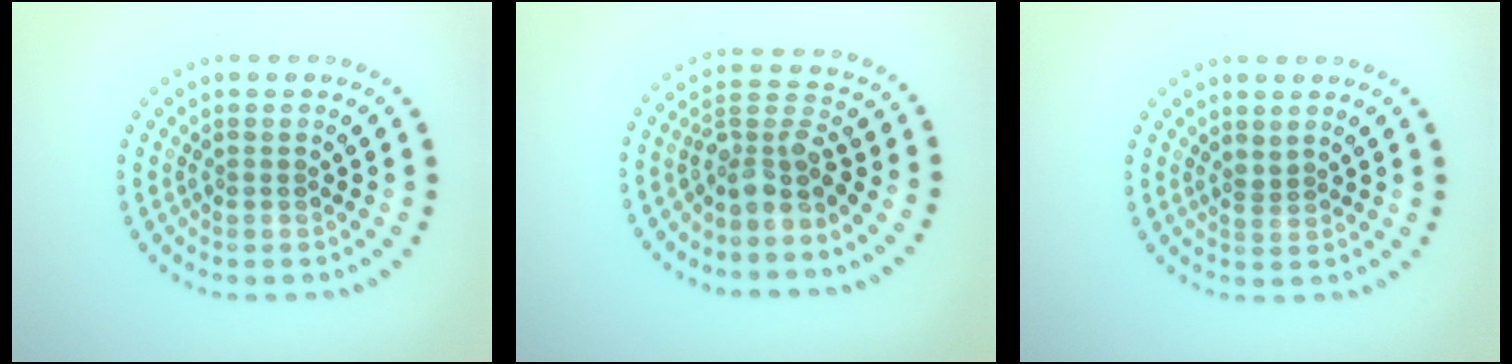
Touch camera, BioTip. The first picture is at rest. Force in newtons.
{"total": 3.6, "press": 2.8, "slide": 2.3}
{"total": 0.7, "press": 0.4, "slide": 0.6}